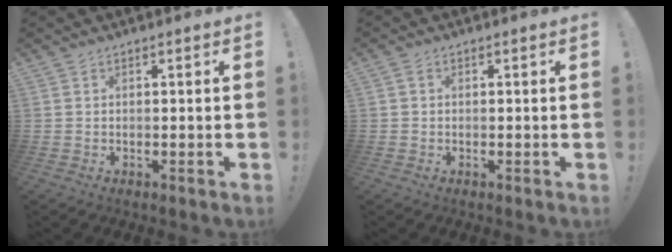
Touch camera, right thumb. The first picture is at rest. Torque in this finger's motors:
{"motor_torque": [-0.02, -0.01, -0.08, 0.12, 0.00]}